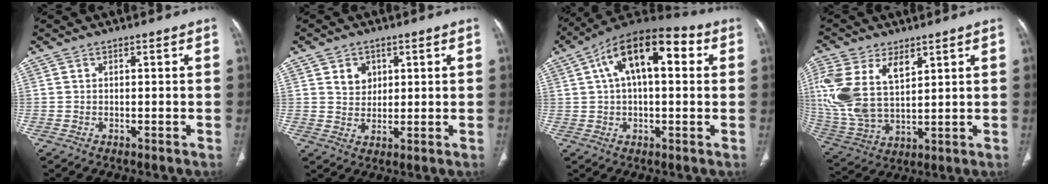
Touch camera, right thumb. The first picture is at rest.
{"total": 4.4, "force": [1.8, 3.6, 1.8], "torque": [-0.010, -0.011, 0.034]}
{"total": 16.6, "force": [4.7, 8.0, 13.8], "torque": [-0.206, 0.032, 0.067]}
{"total": 16.8, "force": [6.1, 9.7, 12.3], "torque": [-0.268, -0.015, 0.131]}